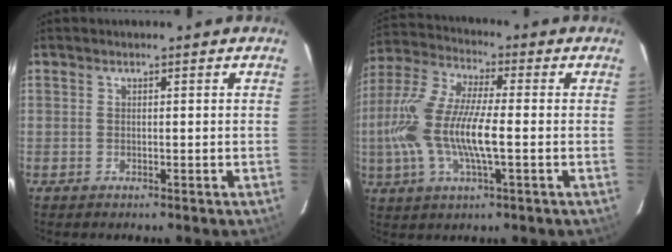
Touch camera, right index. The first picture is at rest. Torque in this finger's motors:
{"motor_torque": [1.53, -0.61, 1.05, 0.21]}